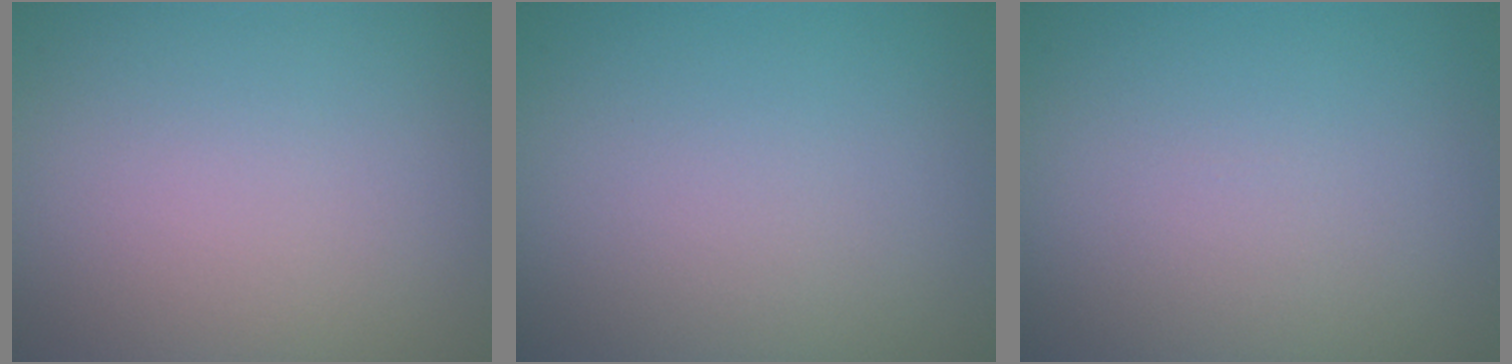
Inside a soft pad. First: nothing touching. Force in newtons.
{"total": 0.0}
{"total": 0.0}